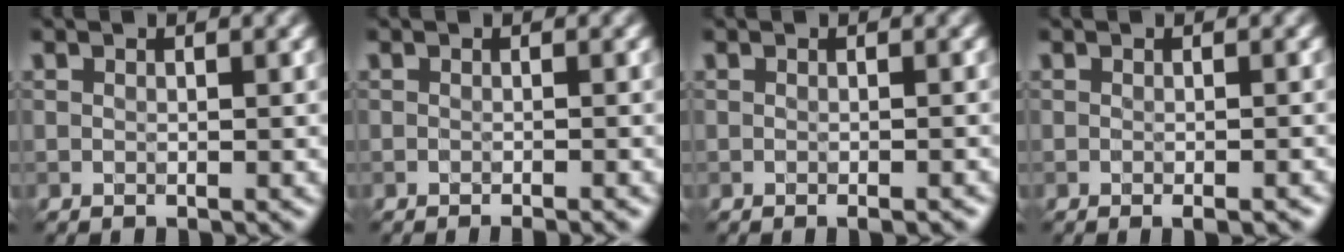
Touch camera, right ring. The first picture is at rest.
{"total": 1.1, "force": [-0.8, 0.1, 0.8], "torque": [-0.008, -0.004, -0.013]}
{"total": 1.2, "force": [-0.8, 0.1, 0.9], "torque": [-0.010, -0.003, -0.010]}
{"total": 1.6, "force": [-1.0, 0.2, 1.2], "torque": [-0.016, -0.003, -0.013]}